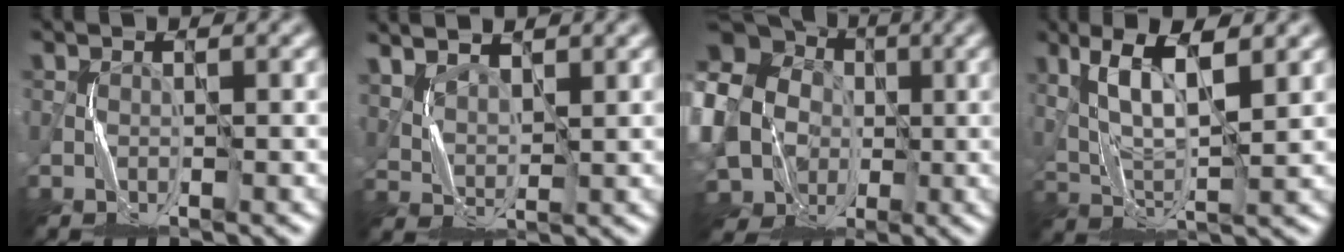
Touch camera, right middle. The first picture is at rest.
{"total": 3.6, "force": [3.1, 1.3, 1.4], "torque": [-0.032, 0.005, 0.053]}
{"total": 20.2, "force": [-0.8, 18.1, 8.8], "torque": [-0.240, 0.006, -0.053]}
{"total": 6.3, "force": [3.3, 1.7, 5.1], "torque": [-0.102, -0.004, 0.071]}